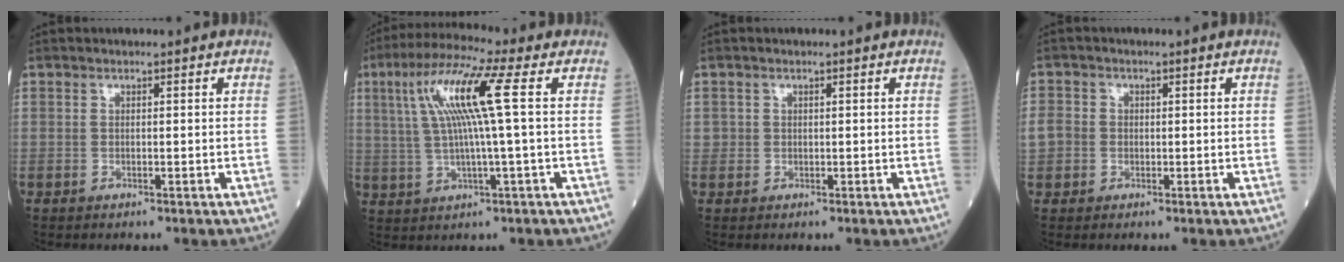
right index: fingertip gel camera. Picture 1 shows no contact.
{"total": 11.1, "force": [2.6, -0.4, 10.8], "torque": [-0.213, 0.022, 0.049]}
{"total": 0.9, "force": [0.1, 0.9, 0.0], "torque": [0.006, 0.005, 0.002]}
{"total": 3.5, "force": [-0.4, 3.3, 1.2], "torque": [-0.026, 0.012, -0.006]}